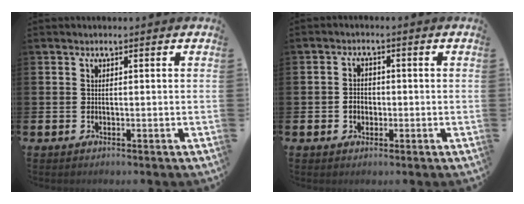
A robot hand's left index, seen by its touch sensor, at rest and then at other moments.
{"total": 2.3, "force": [-0.5, 1.9, 1.1], "torque": [-0.014, 0.003, -0.014]}